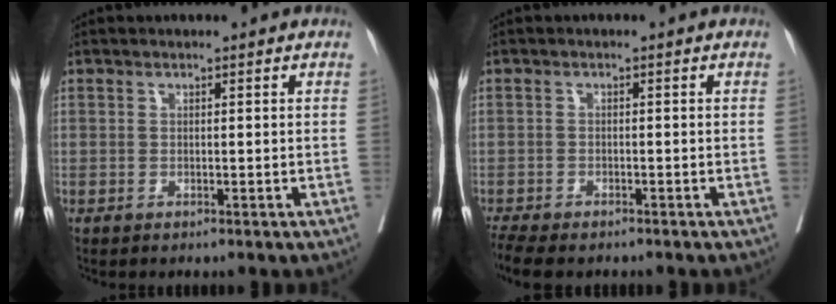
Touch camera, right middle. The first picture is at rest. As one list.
[{"total": 7.6, "force": [-6.3, 2.3, 3.6], "torque": [-0.066, -0.009, -0.099]}]